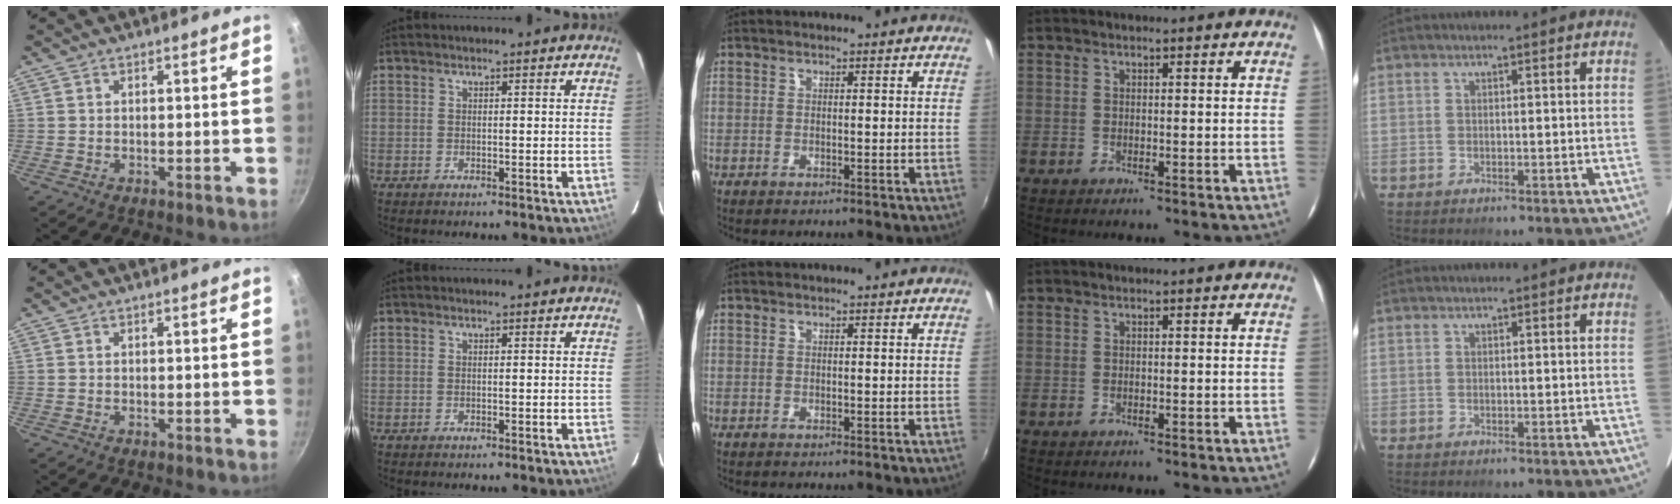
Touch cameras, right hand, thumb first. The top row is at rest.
{}